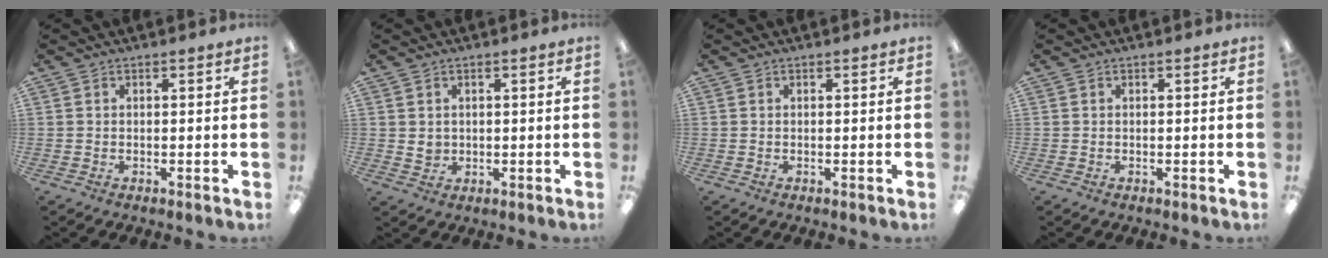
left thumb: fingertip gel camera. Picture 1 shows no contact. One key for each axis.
{"total": 2.5, "fx": 0.9, "fy": 2.2, "fz": 0.8, "tx": -0.009, "ty": -0.001, "tz": 0.015}
{"total": 0.0}
{"total": 0.0}